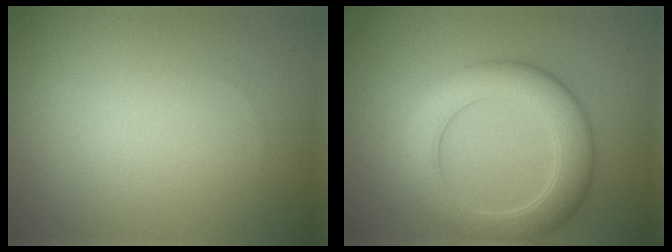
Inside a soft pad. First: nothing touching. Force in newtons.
{"total": 6.0, "press": 6.0, "slide": 0.3}